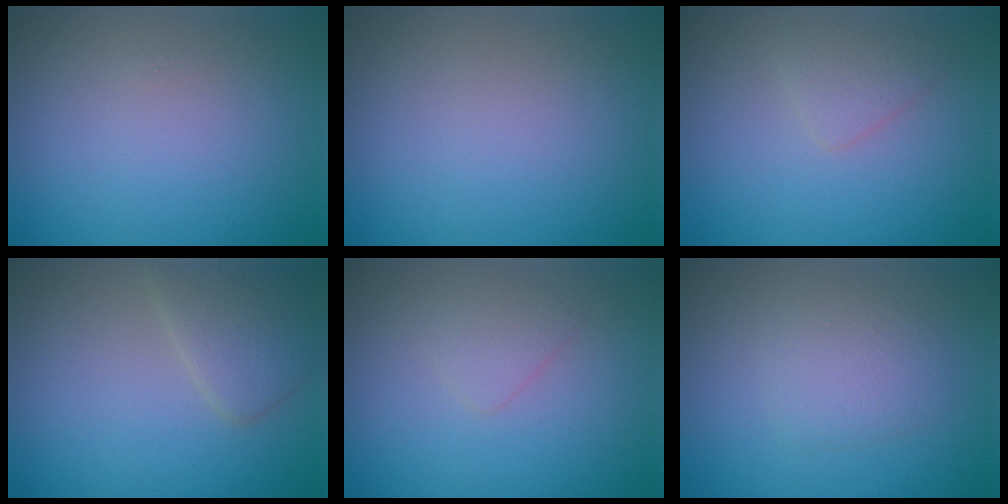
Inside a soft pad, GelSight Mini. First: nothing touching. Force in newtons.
{"total": 0.0}
{"total": 1.6, "press": 1.6, "slide": 0.1}
{"total": 2.9, "press": 2.9, "slide": 0.1}
{"total": 1.3, "press": 1.3, "slide": 0.1}
{"total": 2.4, "press": 2.4, "slide": 0.2}